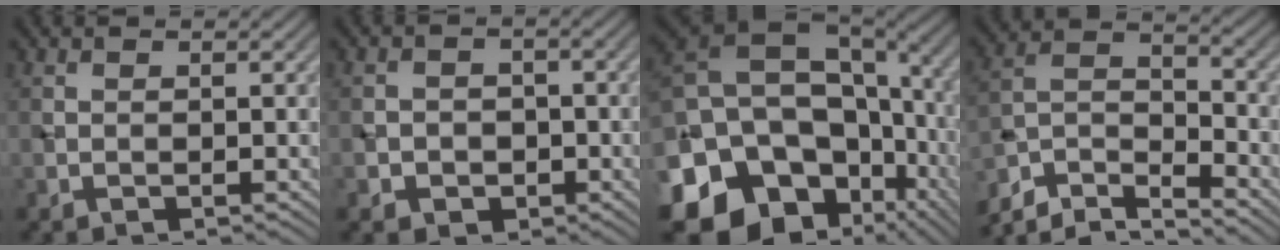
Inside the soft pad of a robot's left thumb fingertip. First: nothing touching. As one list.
[{"total": 4.0, "force": [-1.4, 3.5, 1.2], "torque": [-0.009, 0.002, -0.037]}, {"total": 21.2, "force": [-3.3, 17.0, 12.3], "torque": [-0.287, -0.032, -0.028]}, {"total": 9.0, "force": [-7.1, 2.7, 4.7], "torque": [-0.095, -0.004, -0.148]}]